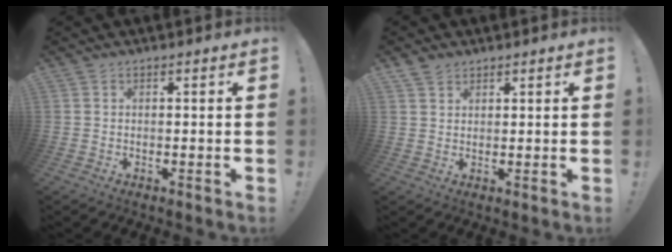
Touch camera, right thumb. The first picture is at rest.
{"total": 3.1, "force": [2.4, 1.8, 0.8], "torque": [-0.015, -0.008, 0.047]}